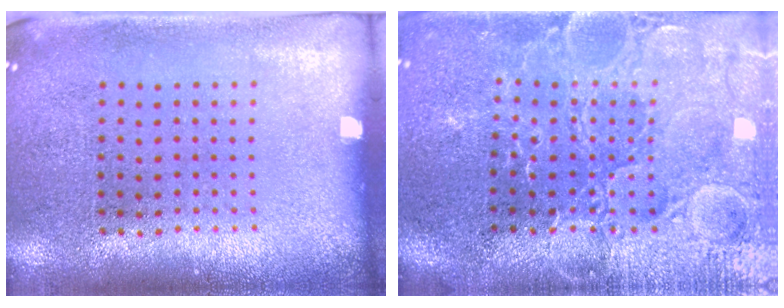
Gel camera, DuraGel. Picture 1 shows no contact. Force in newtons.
{"total": 3.8, "press": 3.7, "slide": 0.8}